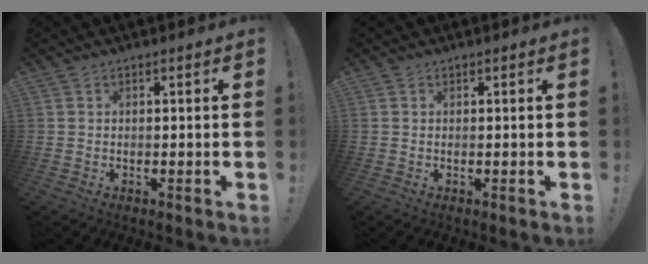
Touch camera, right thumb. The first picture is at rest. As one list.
[{"total": 0.0}]